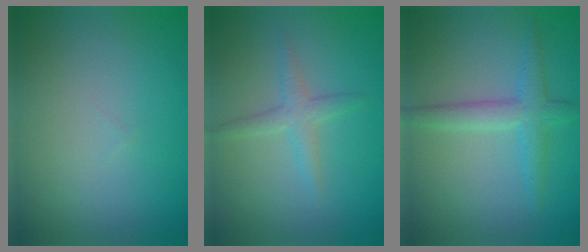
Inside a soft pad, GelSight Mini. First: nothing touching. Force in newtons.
{"total": 2.0, "press": 2.0, "slide": 0.1}
{"total": 2.8, "press": 2.8, "slide": 0.1}